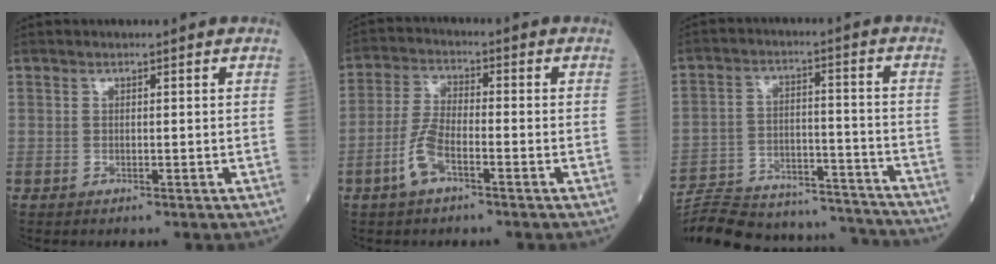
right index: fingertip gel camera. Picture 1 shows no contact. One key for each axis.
{"total": 5.6, "fx": -2.8, "fy": 1.8, "fz": 4.5, "tx": -0.102, "ty": 0.003, "tz": -0.059}
{"total": 24.2, "fx": -23.0, "fy": 4.2, "fz": 6.3, "tx": -0.120, "ty": 0.003, "tz": -0.323}